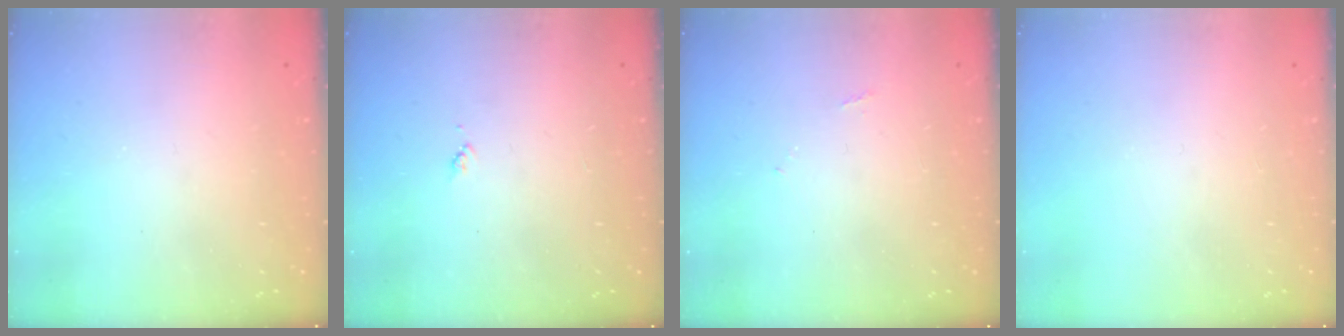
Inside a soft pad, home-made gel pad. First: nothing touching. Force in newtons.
{"total": 4.0, "press": 3.9, "slide": 0.5}
{"total": 4.0, "press": 4.0, "slide": 0.6}
{"total": 0.0}